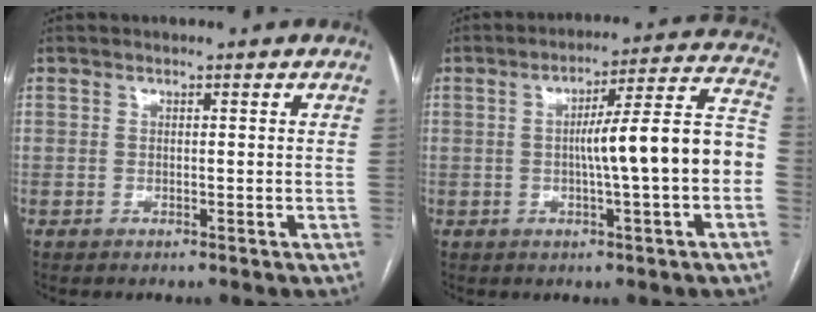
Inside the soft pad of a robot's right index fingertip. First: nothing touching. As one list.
[{"total": 13.3, "force": [-1.7, 0.1, 13.2], "torque": [-0.185, 0.031, -0.027]}]